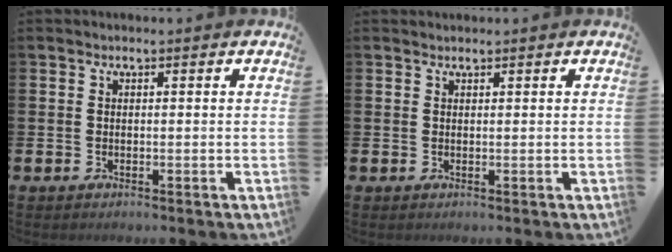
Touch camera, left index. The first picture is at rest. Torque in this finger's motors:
{"motor_torque": [0.03, -0.24, -0.05, 0.00]}